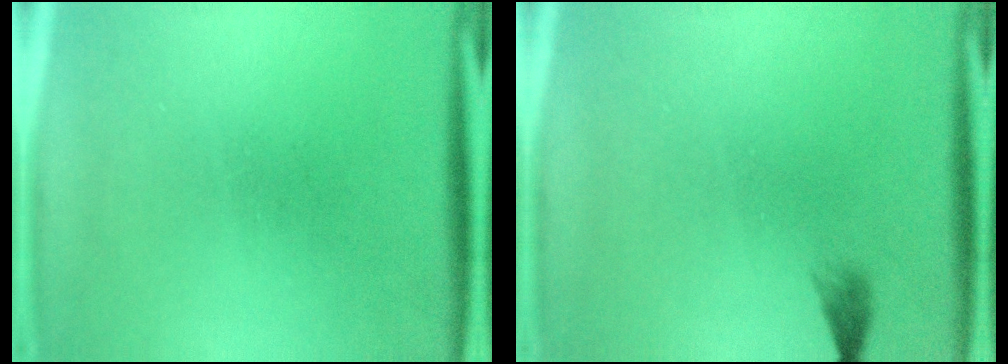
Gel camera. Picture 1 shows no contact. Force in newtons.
{"total": 1.0}